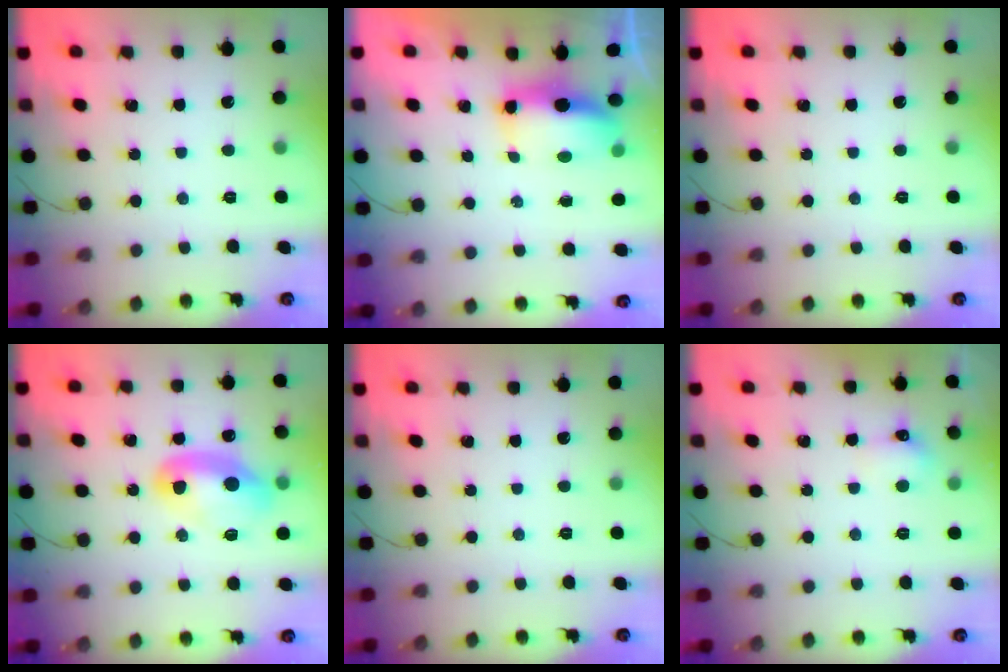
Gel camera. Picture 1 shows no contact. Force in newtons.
{"total": 13.9, "press": 9.2, "slide": 10.5}
{"total": 0.0}
{"total": 11.4, "press": 11.4, "slide": 0.9}
{"total": 0.0}
{"total": 5.6, "press": 5.4, "slide": 1.3}